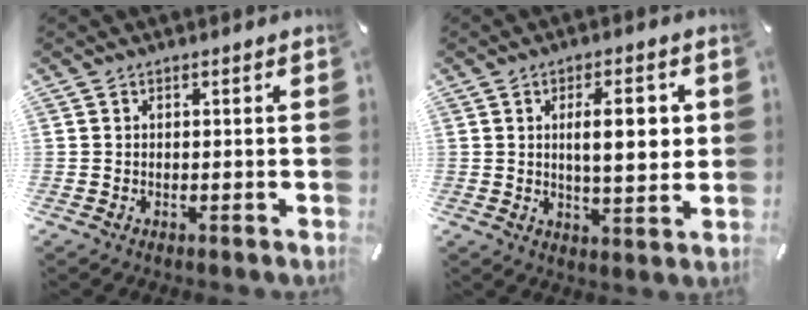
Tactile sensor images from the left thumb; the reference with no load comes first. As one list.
[{"total": 10.8, "force": [2.1, 4.0, 9.8], "torque": [-0.138, -0.008, 0.025]}]